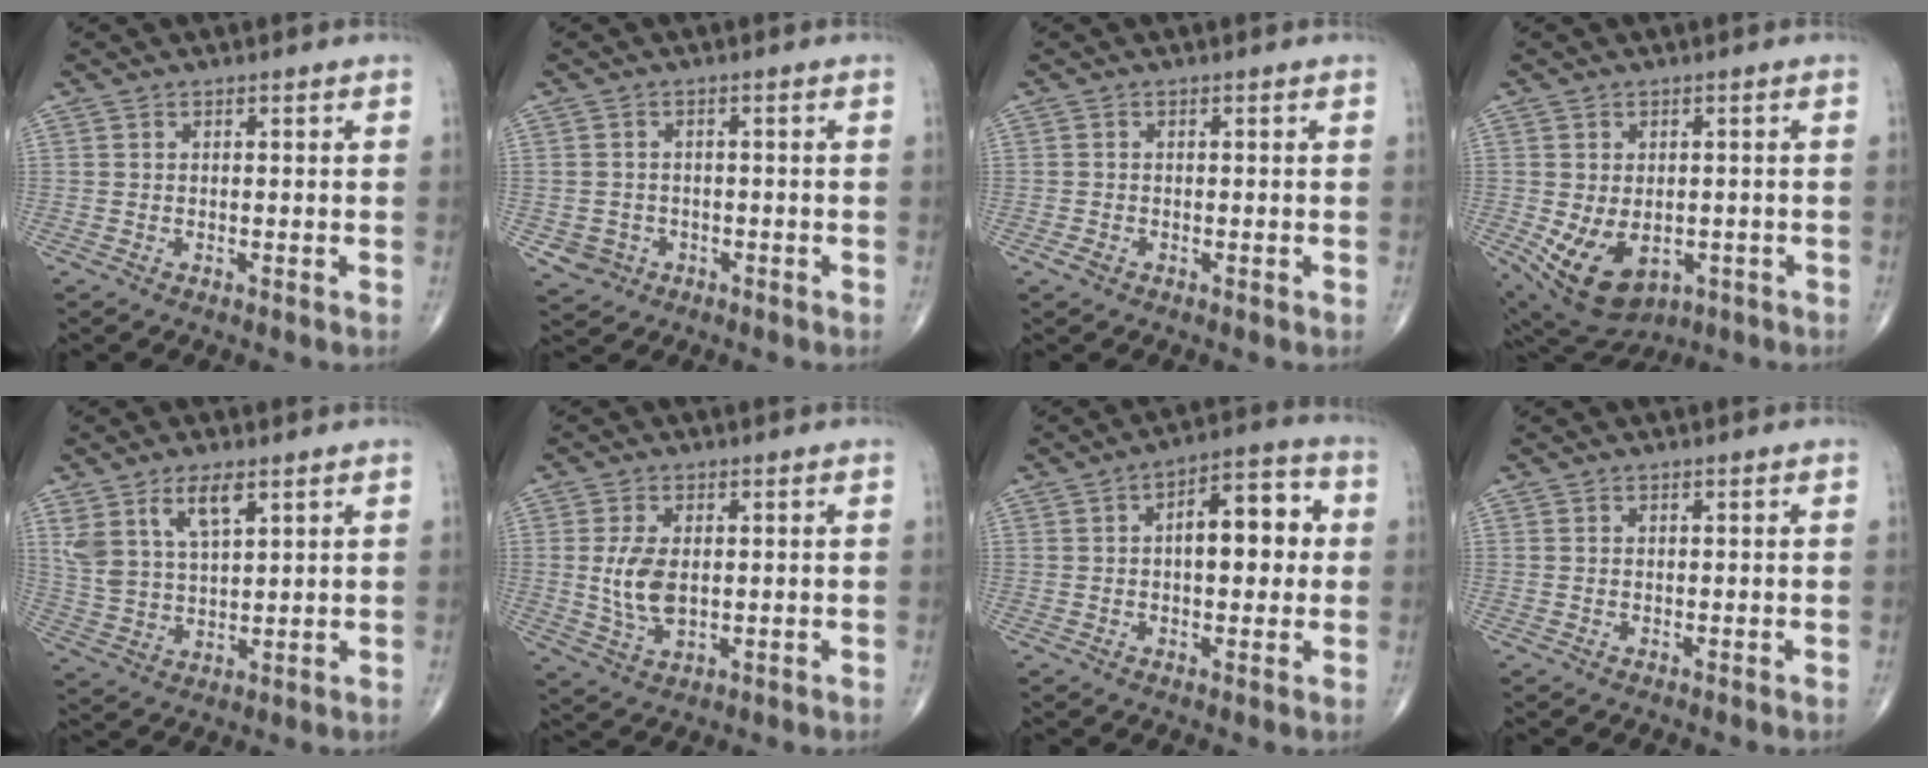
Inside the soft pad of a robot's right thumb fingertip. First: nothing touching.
{"total": 3.7, "force": [-1.3, 3.4, 0.6], "torque": [0.001, 0.009, -0.017]}
{"total": 1.1, "force": [-0.6, 0.7, 0.7], "torque": [-0.013, 0.002, -0.012]}
{"total": 11.5, "force": [-3.1, 7.6, 8.0], "torque": [-0.129, -0.003, -0.027]}
{"total": 8.8, "force": [4.8, 3.8, 6.4], "torque": [-0.121, -0.018, 0.102]}
{"total": 7.2, "force": [0.4, 4.0, 6.0], "torque": [-0.120, -0.009, 0.015]}
{"total": 11.4, "force": [1.2, 5.5, 9.9], "torque": [-0.114, 0.022, 0.010]}
{"total": 0.0}